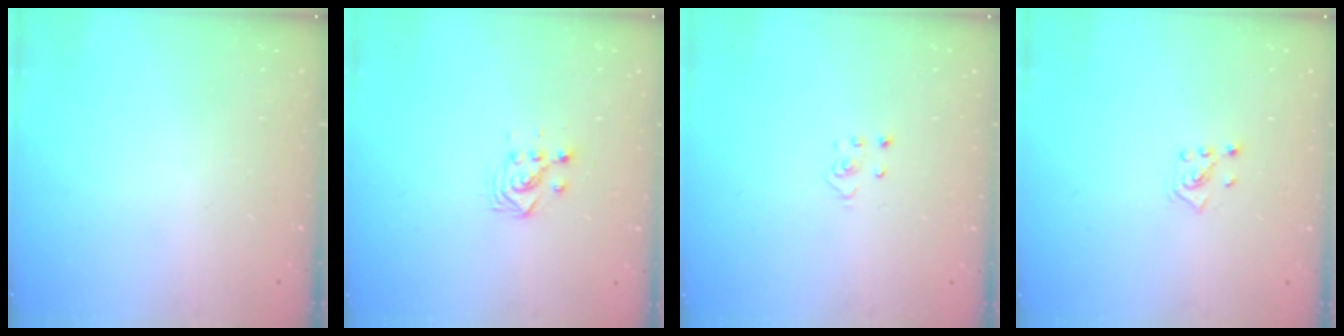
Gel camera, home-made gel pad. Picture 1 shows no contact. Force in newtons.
{"total": 3.6, "press": 3.6, "slide": 0.4}
{"total": 2.3, "press": 2.3, "slide": 0.2}
{"total": 2.8, "press": 2.8, "slide": 0.2}